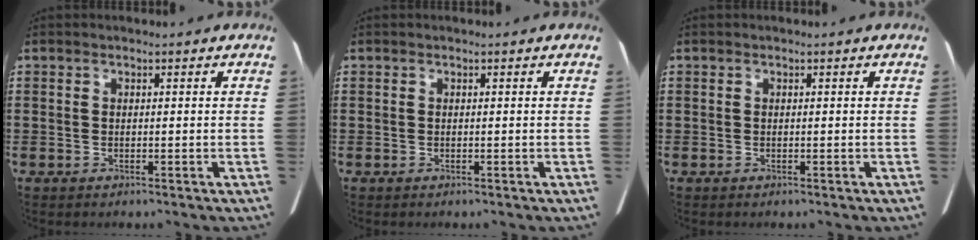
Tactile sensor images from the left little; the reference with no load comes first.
{"total": 0.0}
{"total": 0.0}